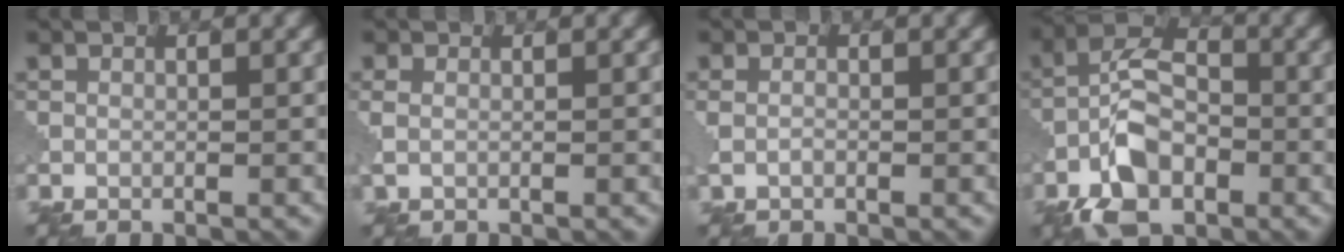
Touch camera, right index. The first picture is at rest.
{"total": 1.2, "force": [0.2, 0.7, 0.9], "torque": [-0.023, -0.003, 0.002]}
{"total": 0.9, "force": [-0.1, 0.5, 0.8], "torque": [-0.020, 0.000, -0.005]}
{"total": 7.4, "force": [-3.6, 3.9, 5.1], "torque": [-0.097, 0.006, -0.081]}